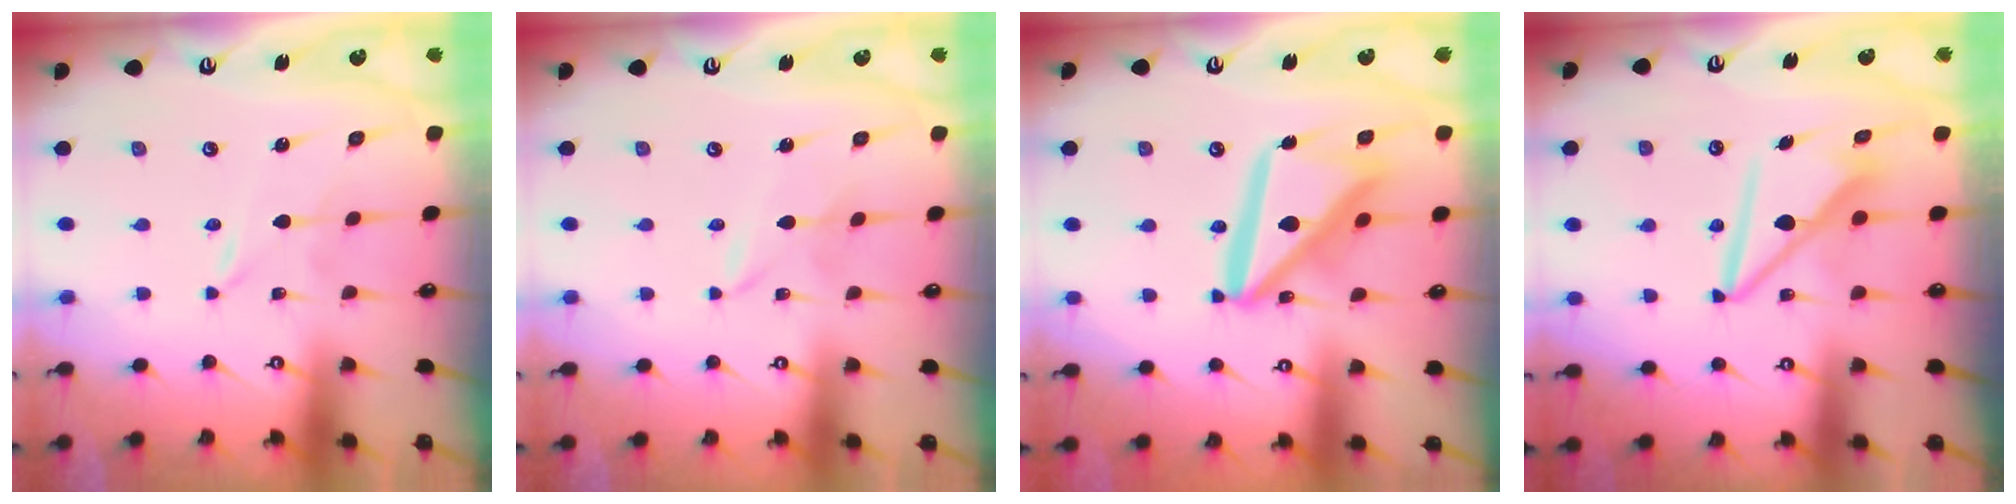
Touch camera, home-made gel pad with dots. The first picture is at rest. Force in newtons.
{"total": 1.8, "press": 1.7, "slide": 0.2}
{"total": 18.4, "press": 18.3, "slide": 2.0}
{"total": 9.0, "press": 9.0, "slide": 0.6}